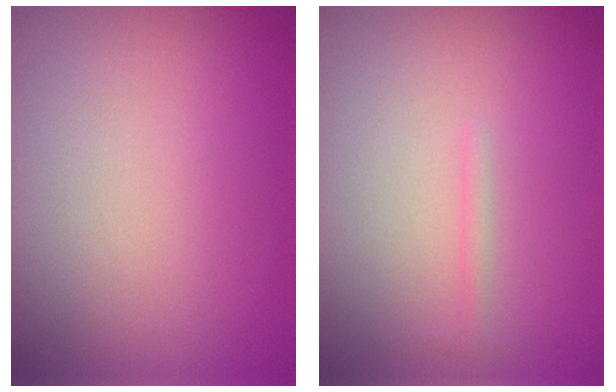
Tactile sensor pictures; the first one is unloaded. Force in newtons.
{"total": 0.7, "press": 0.7, "slide": 0.0}